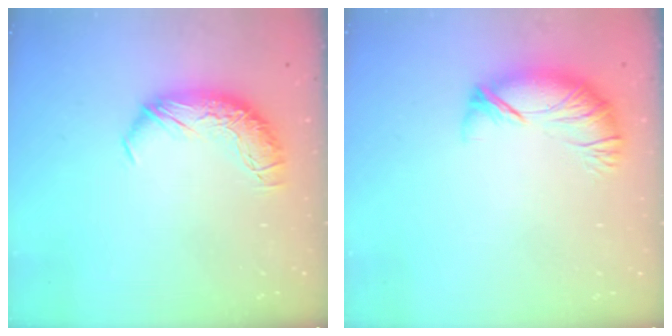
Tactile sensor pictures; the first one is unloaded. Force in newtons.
{"total": 3.9, "press": 3.3, "slide": 2.0}